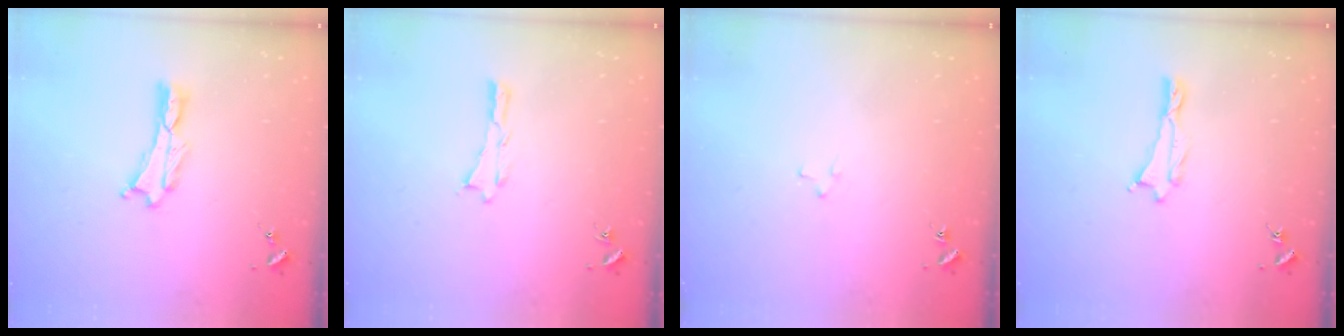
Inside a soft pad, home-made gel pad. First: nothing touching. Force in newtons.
{"total": 0.0}
{"total": 1.9, "press": 1.9, "slide": 0.1}
{"total": 0.5, "press": 0.5, "slide": 0.2}